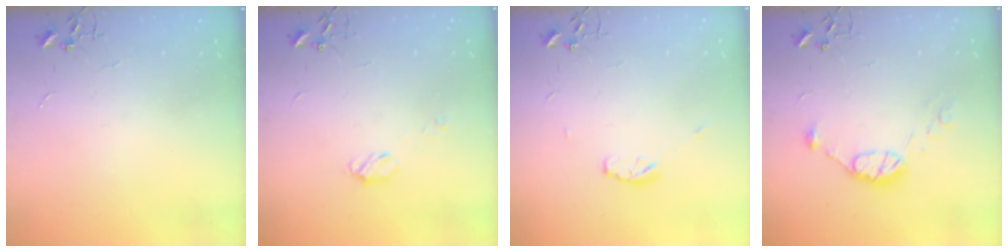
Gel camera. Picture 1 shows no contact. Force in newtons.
{"total": 4.8, "press": 4.8, "slide": 0.4}
{"total": 5.9, "press": 5.8, "slide": 1.1}
{"total": 9.0, "press": 9.0, "slide": 0.3}